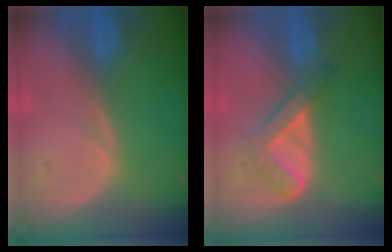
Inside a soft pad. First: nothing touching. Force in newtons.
{"total": 4.6, "press": 4.6, "slide": 0.6}